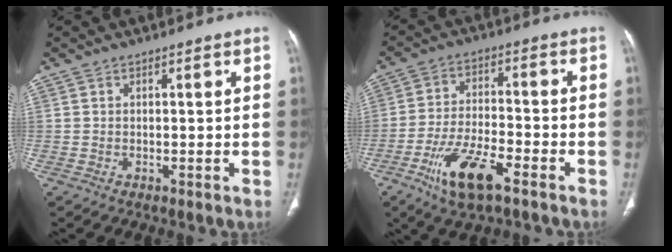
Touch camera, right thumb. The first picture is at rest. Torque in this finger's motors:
{"motor_torque": [1.77, 1.39, 1.12, -1.34, 0.23]}